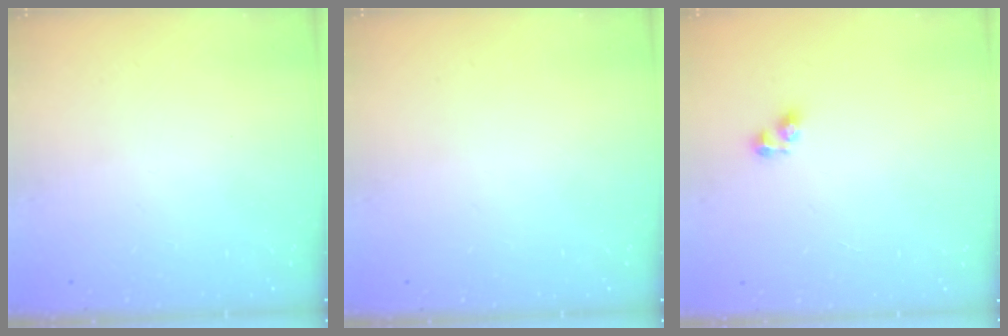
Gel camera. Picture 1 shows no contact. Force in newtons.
{"total": 0.0}
{"total": 4.2, "press": 4.2, "slide": 0.4}